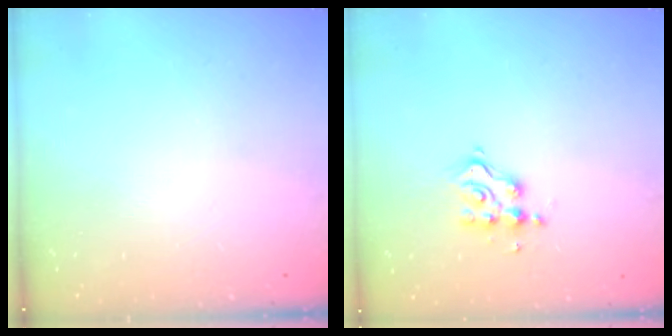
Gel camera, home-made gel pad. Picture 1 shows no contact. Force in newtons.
{"total": 6.0, "press": 6.0, "slide": 0.3}